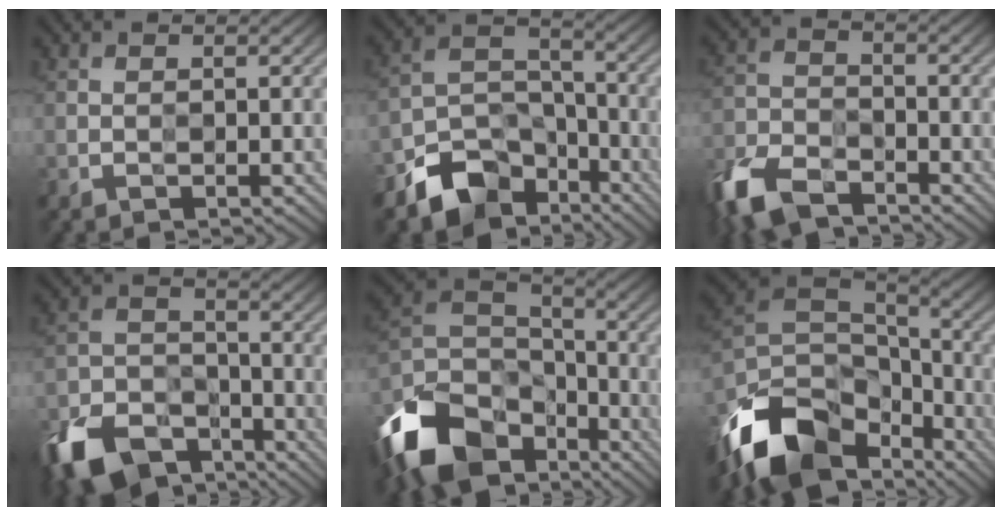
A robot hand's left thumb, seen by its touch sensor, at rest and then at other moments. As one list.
[{"total": 10.3, "force": [-7.0, 6.2, 4.4], "torque": [-0.077, -0.012, -0.137]}, {"total": 9.6, "force": [-7.0, 4.3, 5.1], "torque": [-0.122, -0.014, -0.154]}, {"total": 12.1, "force": [-8.4, 6.5, 5.9], "torque": [-0.137, -0.022, -0.163]}, {"total": 16.3, "force": [-9.6, 10.0, 8.5], "torque": [-0.235, -0.026, -0.172]}, {"total": 14.9, "force": [-8.8, 8.7, 8.2], "torque": [-0.218, -0.021, -0.151]}]